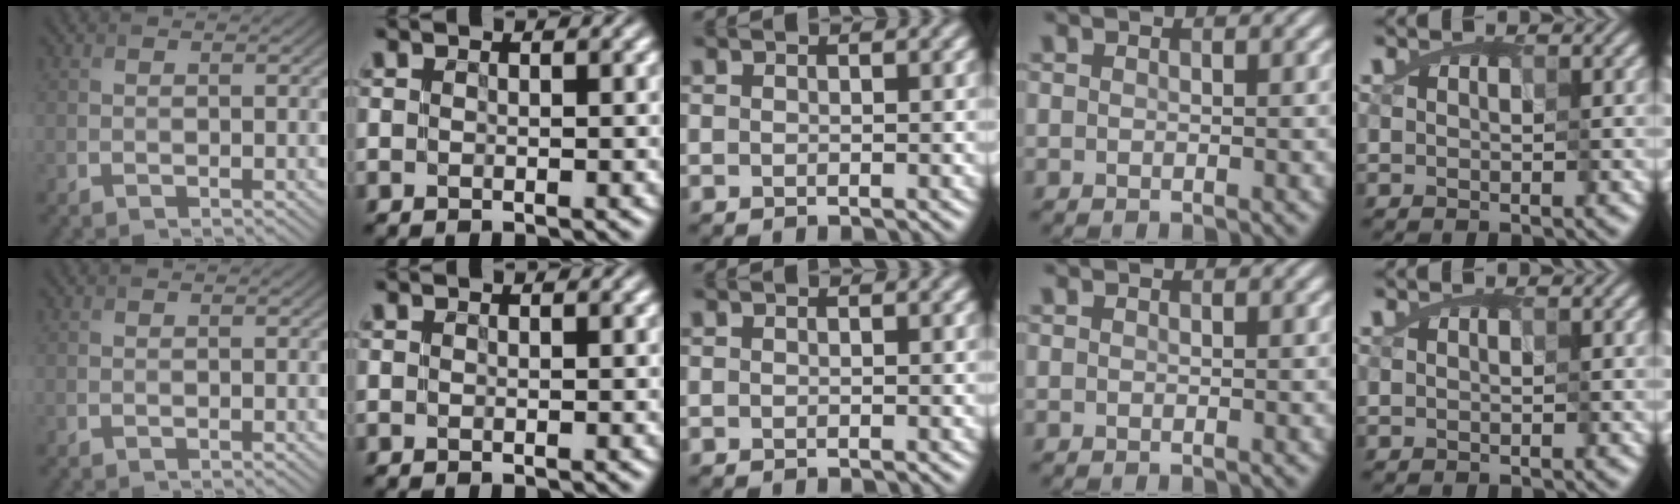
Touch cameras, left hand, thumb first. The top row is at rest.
{}